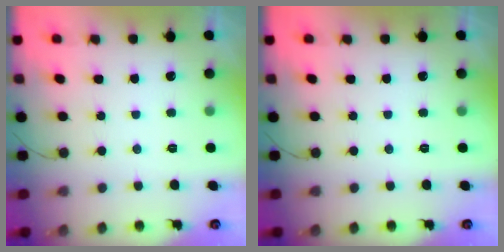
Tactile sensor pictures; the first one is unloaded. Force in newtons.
{"total": 0.0}